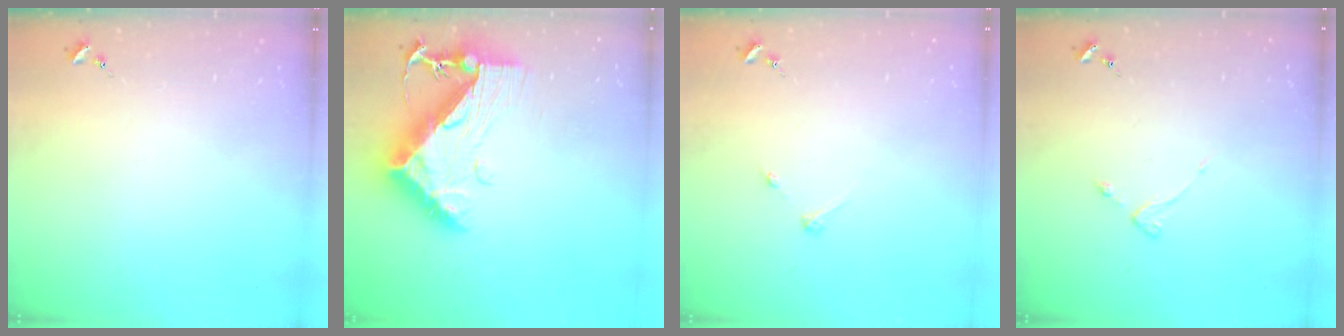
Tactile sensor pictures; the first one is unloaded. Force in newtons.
{"total": 13.5, "press": 13.5, "slide": 1.2}
{"total": 2.7, "press": 2.7, "slide": 0.3}
{"total": 2.8, "press": 2.7, "slide": 0.5}